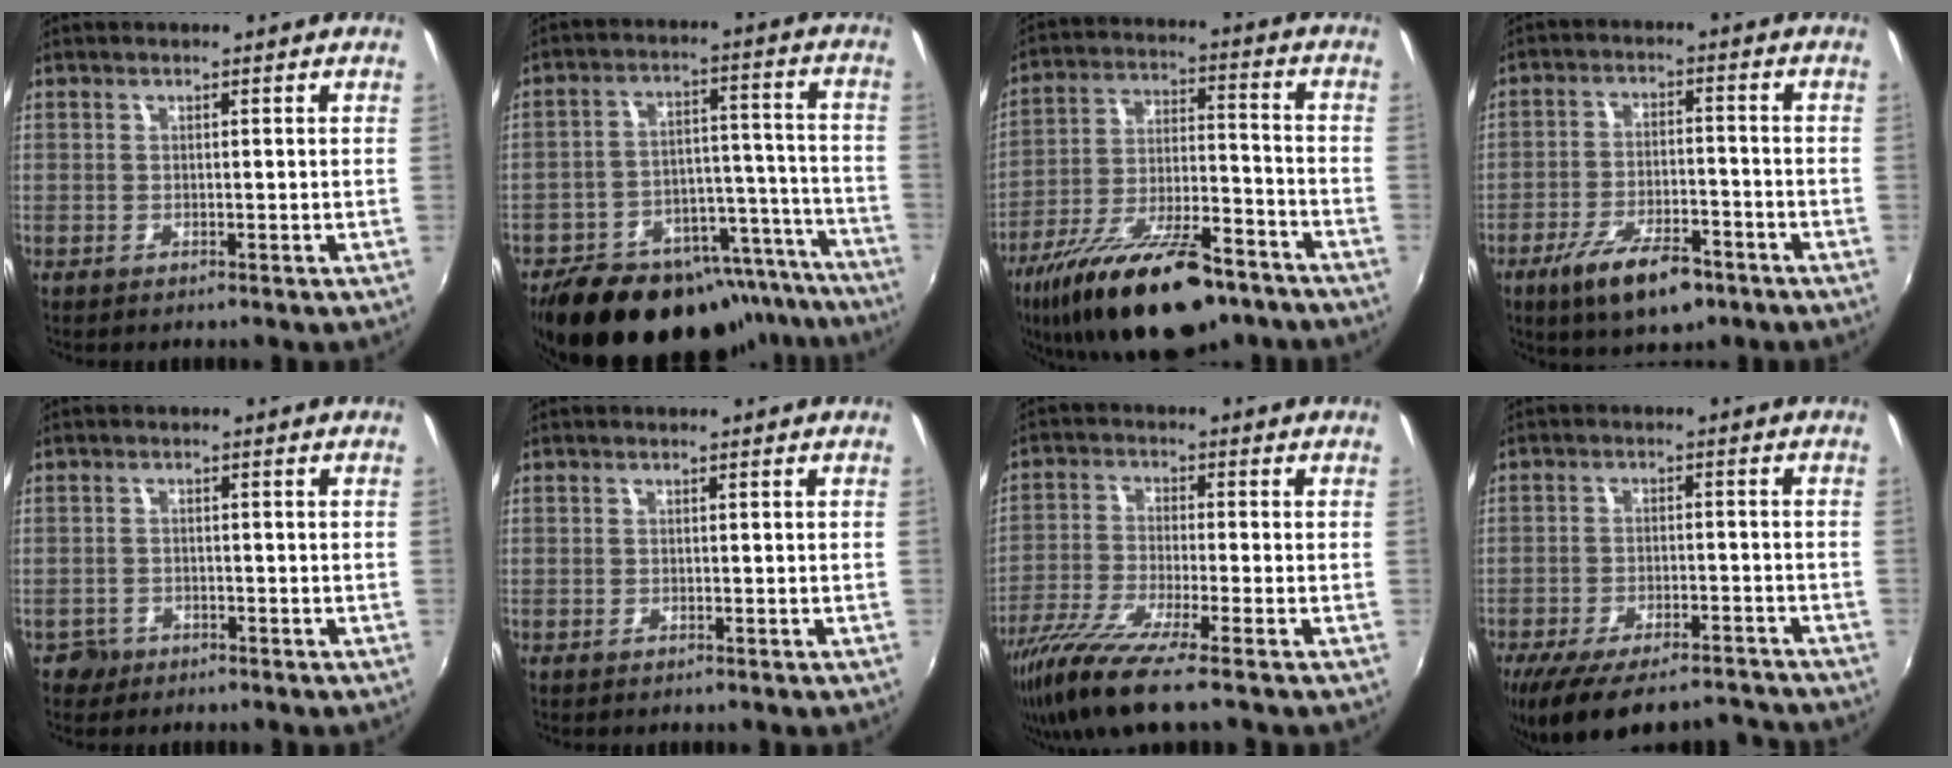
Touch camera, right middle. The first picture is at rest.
{"total": 28.7, "force": [-23.8, 11.6, 11.0], "torque": [-0.195, 0.040, -0.306]}
{"total": 23.1, "force": [-16.2, 8.1, 14.4], "torque": [-0.262, -0.032, -0.253]}
{"total": 8.8, "force": [-5.7, 3.1, 6.0], "torque": [-0.131, -0.018, -0.096]}
{"total": 2.4, "force": [-1.6, 1.8, 0.1], "torque": [-0.007, 0.001, -0.027]}
{"total": 0.0}
{"total": 11.0, "force": [-8.1, 0.3, 7.5], "torque": [-0.165, -0.038, -0.152]}
{"total": 16.1, "force": [-13.4, 5.0, 7.4], "torque": [-0.160, -0.024, -0.201]}